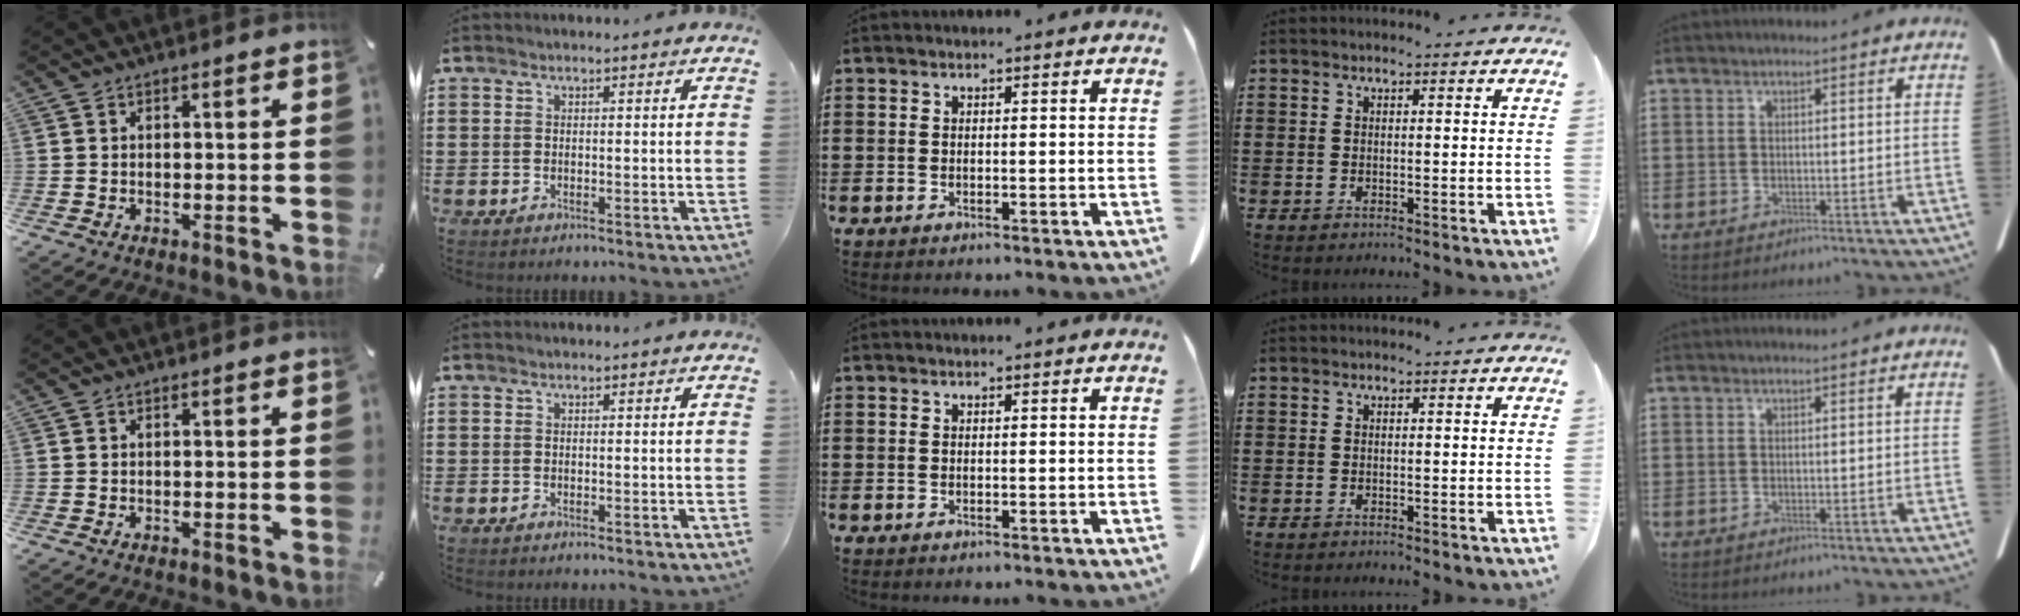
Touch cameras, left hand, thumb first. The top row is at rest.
{}